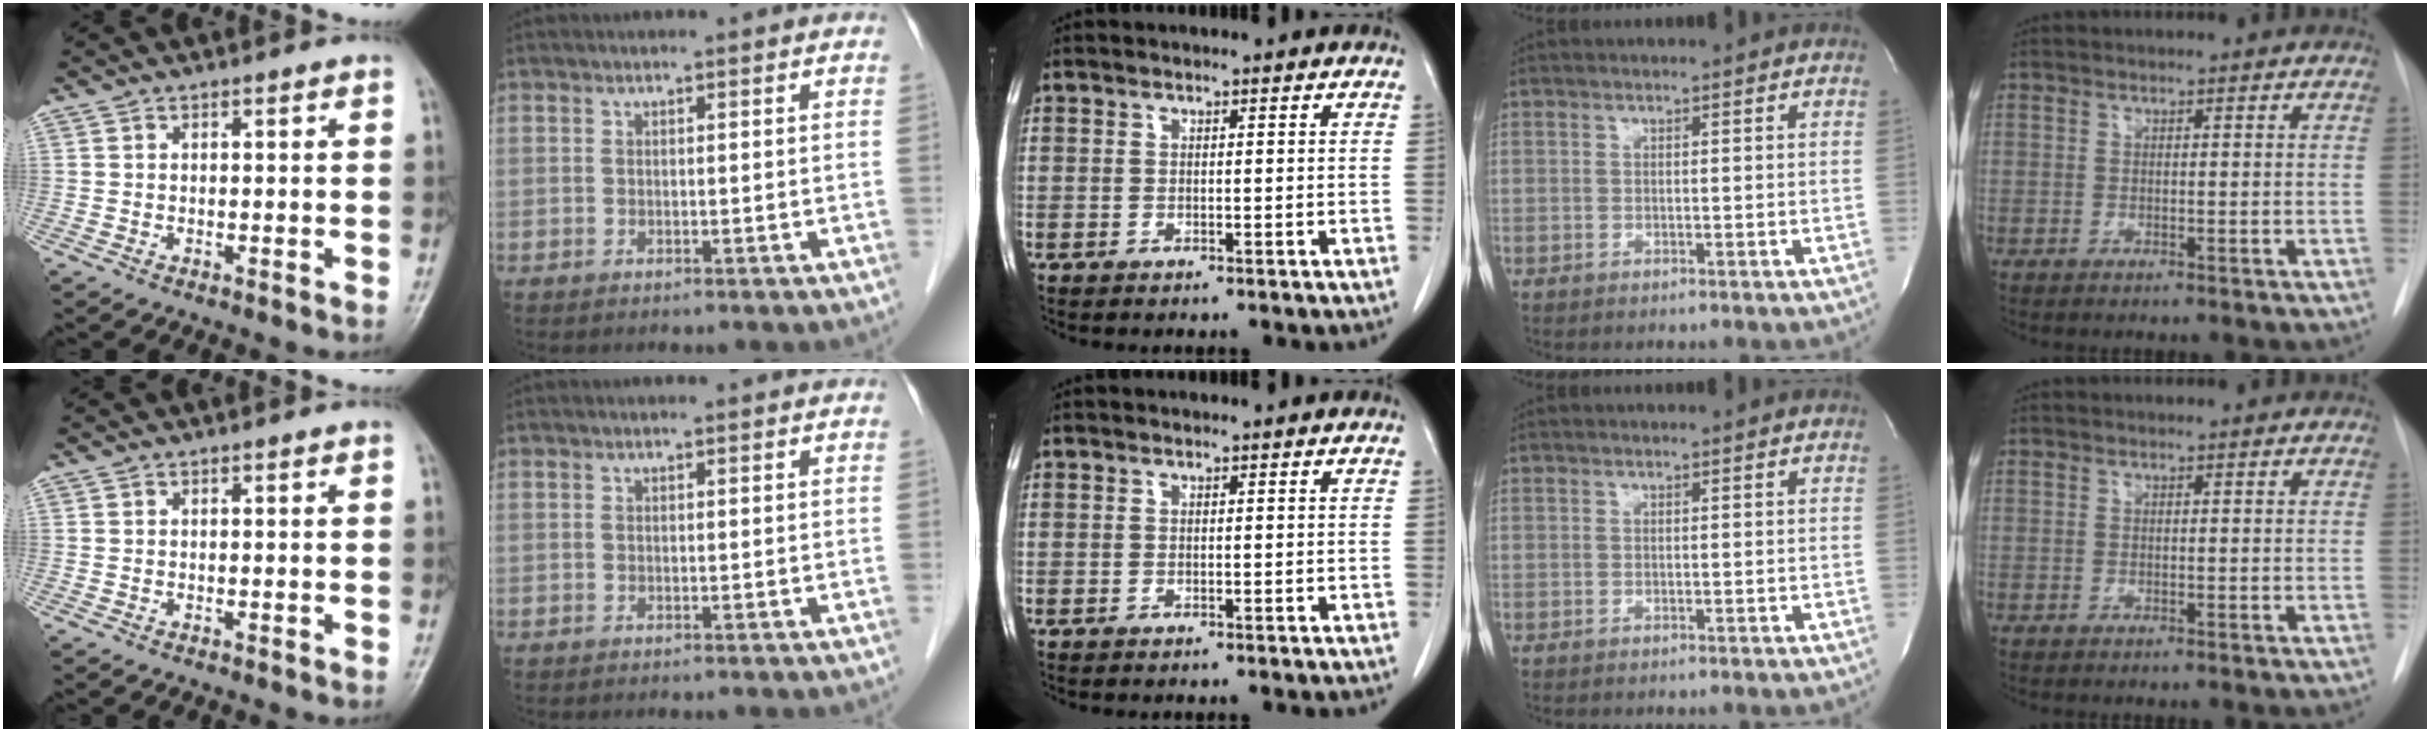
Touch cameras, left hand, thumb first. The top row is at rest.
{}